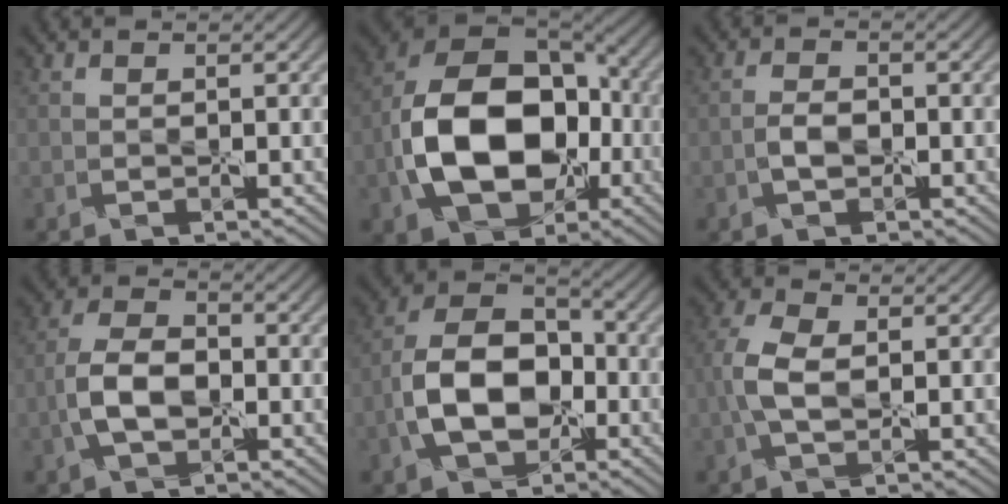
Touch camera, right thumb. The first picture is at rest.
{"total": 14.5, "force": [-2.3, 10.1, 10.2], "torque": [-0.191, -0.008, -0.049]}
{"total": 1.5, "force": [-0.8, 0.6, 1.1], "torque": [-0.019, 0.011, -0.023]}
{"total": 5.3, "force": [-1.7, 2.9, 4.0], "torque": [-0.088, 0.013, -0.043]}
{"total": 10.2, "force": [-3.0, 6.6, 7.2], "torque": [-0.142, 0.003, -0.066]}
{"total": 3.9, "force": [-0.3, 1.8, 3.4], "torque": [-0.088, 0.012, -0.012]}